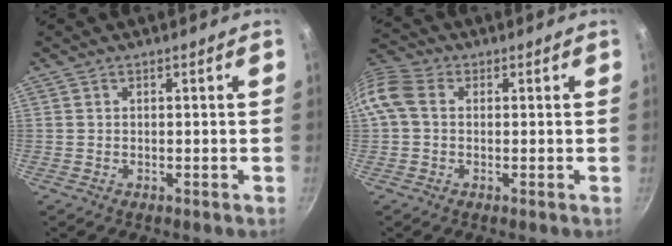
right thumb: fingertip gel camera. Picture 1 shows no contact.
{"total": 9.8, "force": [1.1, 7.5, 6.2], "torque": [-0.141, 0.029, 0.007]}